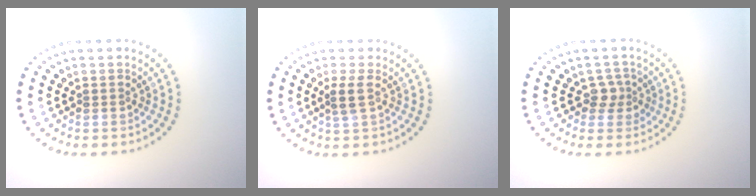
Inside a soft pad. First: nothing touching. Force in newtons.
{"total": 1.7, "press": 1.3, "slide": 1.0}
{"total": 1.7, "press": 1.3, "slide": 1.1}